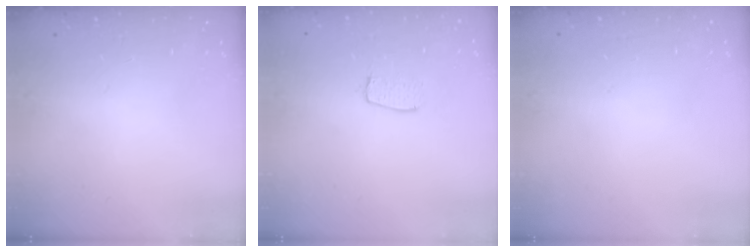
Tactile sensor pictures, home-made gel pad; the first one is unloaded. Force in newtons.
{"total": 5.9, "press": 5.9, "slide": 0.3}
{"total": 0.0}